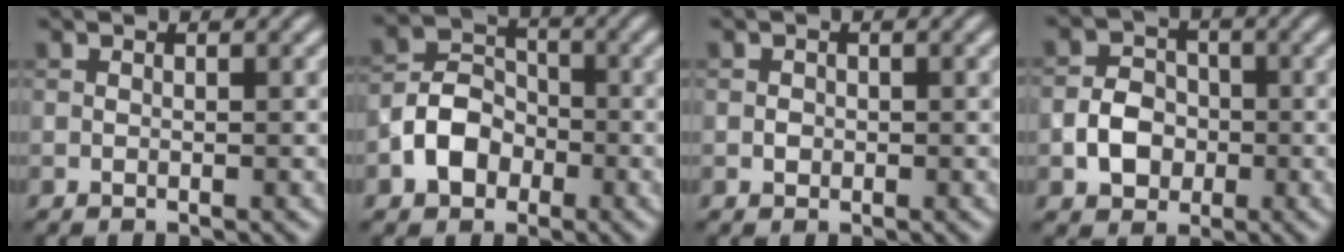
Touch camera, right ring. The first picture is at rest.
{"total": 4.5, "force": [-1.9, 3.5, 2.2], "torque": [-0.037, 0.006, -0.039]}
{"total": 0.7, "force": [-0.1, 0.6, 0.2], "torque": [0.000, -0.003, -0.003]}
{"total": 3.6, "force": [-1.1, 3.0, 1.8], "torque": [-0.025, 0.004, -0.023]}